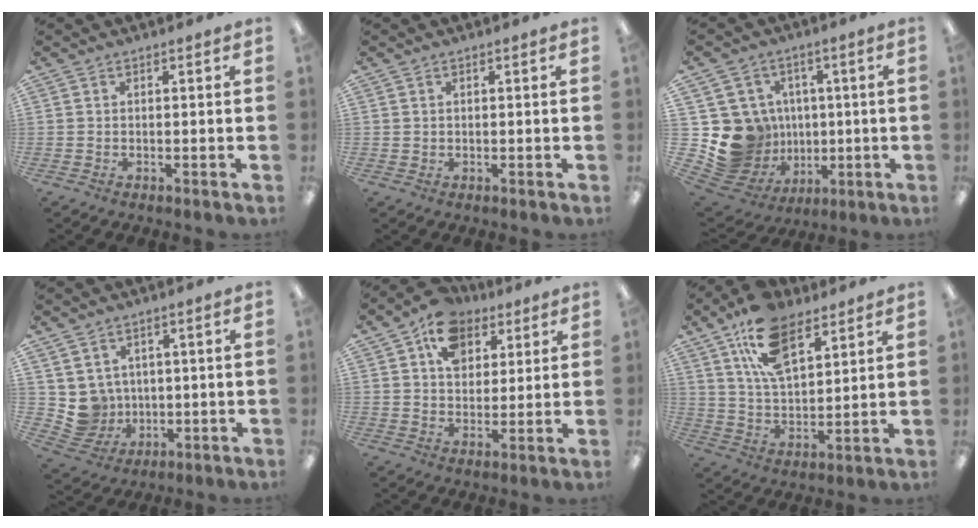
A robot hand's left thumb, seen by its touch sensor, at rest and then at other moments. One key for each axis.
{"total": 0.8, "fx": 0.5, "fy": 0.6, "fz": 0.2, "tx": -0.004, "ty": 0.003, "tz": 0.009}
{"total": 15.0, "fx": -0.5, "fy": 14.5, "fz": 3.7, "tx": -0.100, "ty": -0.007, "tz": 0.029}
{"total": 6.7, "fx": 2.3, "fy": 6.3, "fz": 0.8, "tx": -0.046, "ty": -0.014, "tz": 0.052}
{"total": 11.3, "fx": 6.3, "fy": 8.2, "fz": 4.7, "tx": -0.074, "ty": -0.025, "tz": 0.113}
{"total": 15.5, "fx": 9.7, "fy": 7.9, "fz": 9.2, "tx": -0.166, "ty": -0.026, "tz": 0.176}